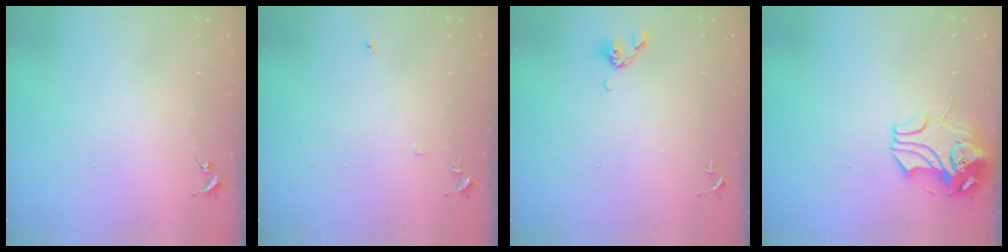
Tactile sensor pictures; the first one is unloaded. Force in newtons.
{"total": 6.2, "press": 6.2, "slide": 0.7}
{"total": 6.1, "press": 5.7, "slide": 2.3}
{"total": 9.9, "press": 9.8, "slide": 1.6}